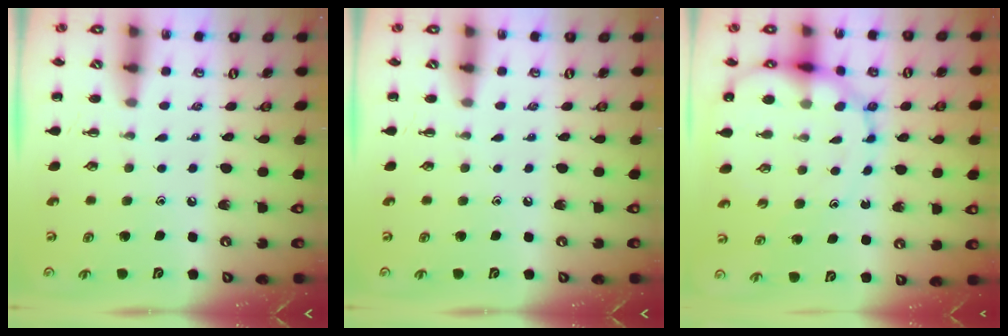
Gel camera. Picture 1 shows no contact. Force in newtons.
{"total": 0.0}
{"total": 13.6, "press": 13.2, "slide": 3.1}